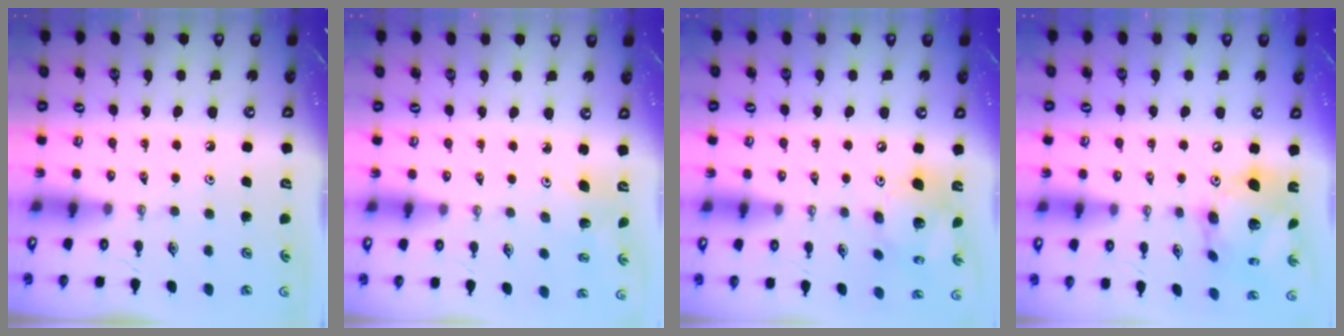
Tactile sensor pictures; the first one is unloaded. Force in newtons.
{"total": 4.3, "press": 3.9, "slide": 2.0}
{"total": 16.8, "press": 16.4, "slide": 3.3}
{"total": 17.3, "press": 17.3, "slide": 1.6}